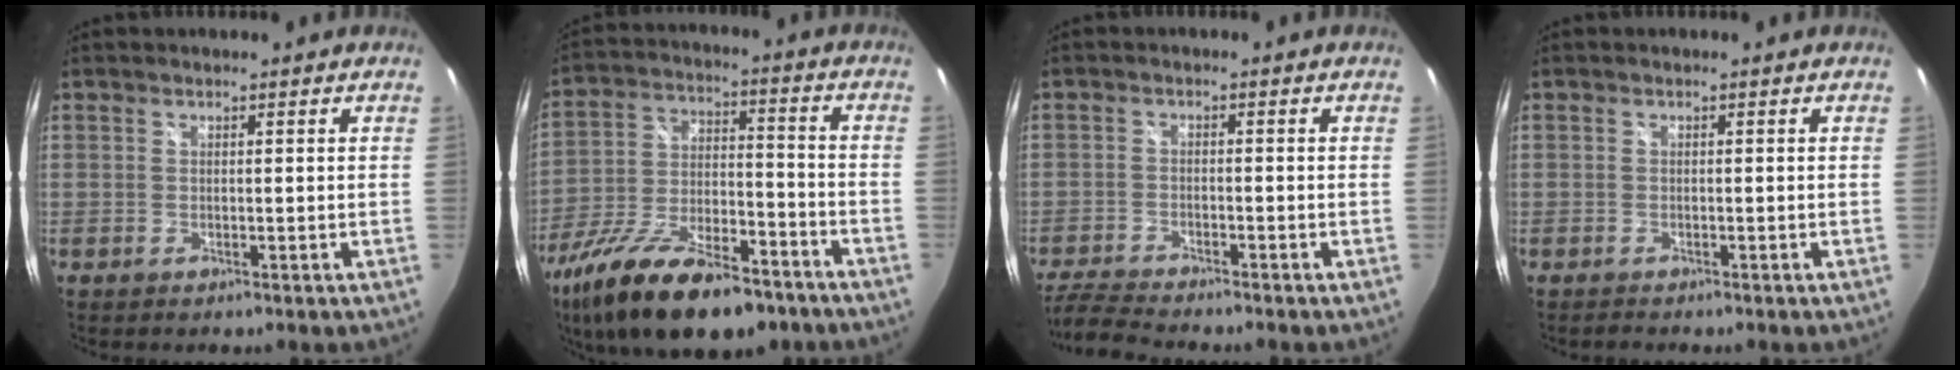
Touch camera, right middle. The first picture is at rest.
{"total": 22.2, "force": [-14.8, 8.2, 14.3], "torque": [-0.275, -0.039, -0.241]}
{"total": 6.3, "force": [-5.9, -0.1, 2.1], "torque": [-0.065, -0.020, -0.111]}
{"total": 0.6, "force": [-0.5, 0.2, -0.1], "torque": [-0.002, 0.000, -0.010]}